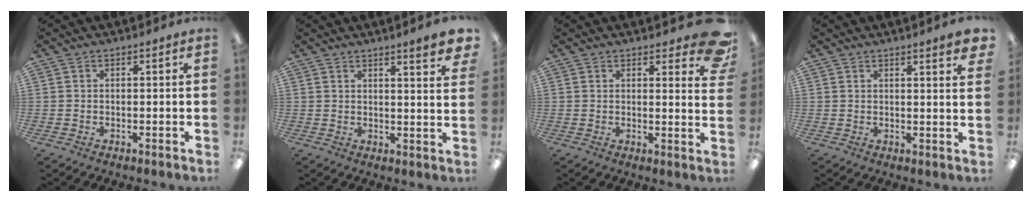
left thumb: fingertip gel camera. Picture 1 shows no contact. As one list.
[{"total": 5.5, "force": [4.2, 0.3, 3.5], "torque": [-0.045, -0.029, 0.065]}, {"total": 7.3, "force": [4.8, 2.6, 4.8], "torque": [-0.045, -0.029, 0.078]}, {"total": 3.3, "force": [2.5, 0.1, 2.2], "torque": [-0.033, -0.012, 0.040]}]